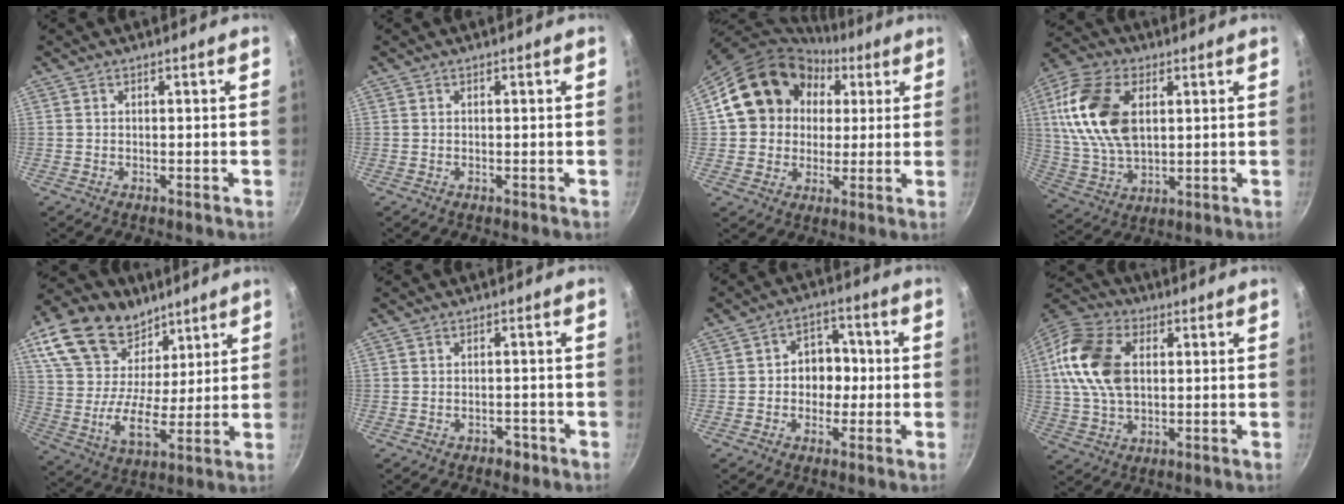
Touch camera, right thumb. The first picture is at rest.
{"total": 0.0}
{"total": 17.7, "force": [4.3, 15.1, 8.2], "torque": [-0.118, 0.026, 0.069]}
{"total": 17.6, "force": [4.1, 10.7, 13.4], "torque": [-0.248, -0.002, 0.080]}
{"total": 20.7, "force": [11.5, 13.5, 10.7], "torque": [-0.184, -0.044, 0.204]}
{"total": 2.1, "force": [-1.2, 1.4, 0.9], "torque": [0.000, 0.019, -0.008]}
{"total": 7.7, "force": [-0.3, 6.4, 4.4], "torque": [-0.006, 0.020, -0.012]}
{"total": 16.1, "force": [2.6, 10.5, 11.9], "torque": [-0.218, 0.013, 0.038]}